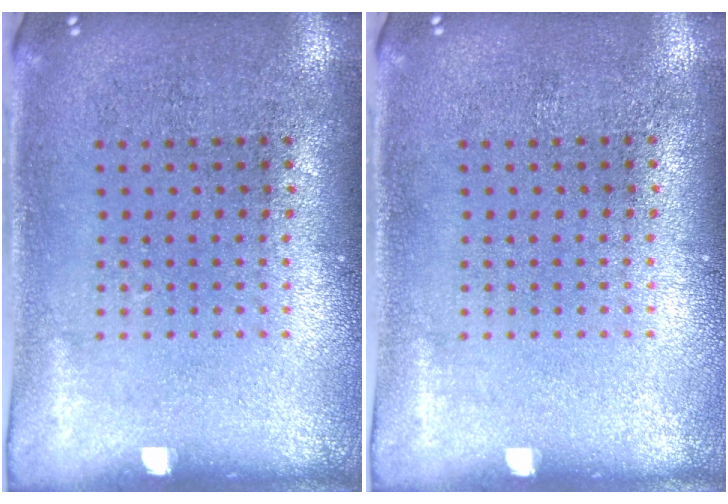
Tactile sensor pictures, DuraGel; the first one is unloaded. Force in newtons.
{"total": 0.0}